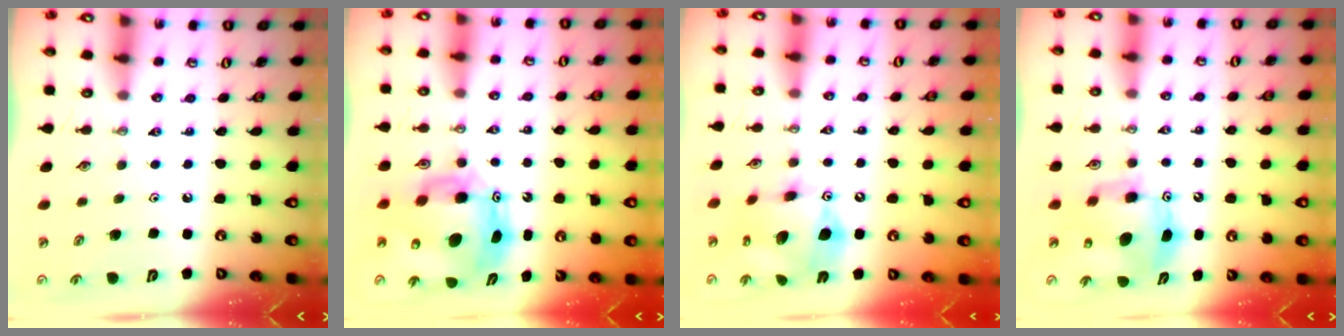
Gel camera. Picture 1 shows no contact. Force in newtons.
{"total": 12.7, "press": 12.7, "slide": 1.3}
{"total": 14.2, "press": 14.1, "slide": 1.5}
{"total": 9.4, "press": 9.4, "slide": 0.8}